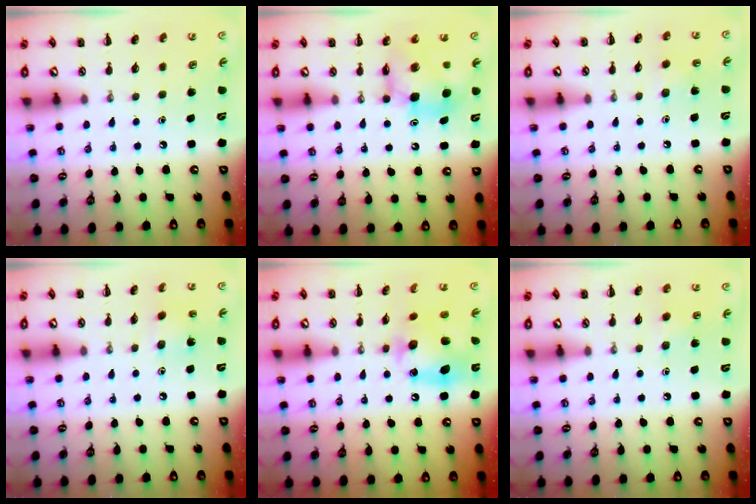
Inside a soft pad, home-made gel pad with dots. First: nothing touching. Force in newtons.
{"total": 7.4, "press": 7.4, "slide": 0.6}
{"total": 4.3, "press": 4.1, "slide": 1.1}
{"total": 2.0, "press": 1.9, "slide": 0.5}
{"total": 13.3, "press": 13.1, "slide": 1.9}
{"total": 5.8, "press": 5.7, "slide": 1.3}